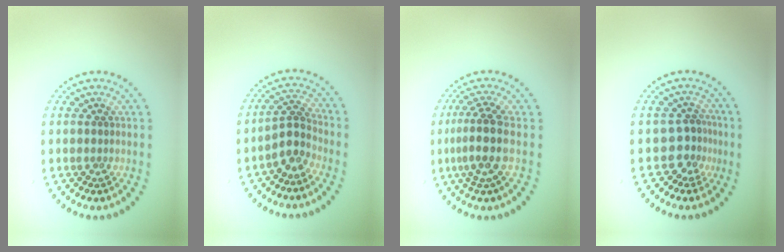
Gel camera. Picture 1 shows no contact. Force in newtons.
{"total": 2.5, "press": 1.8, "slide": 1.7}
{"total": 3.3, "press": 2.5, "slide": 2.1}
{"total": 2.6, "press": 1.9, "slide": 1.8}